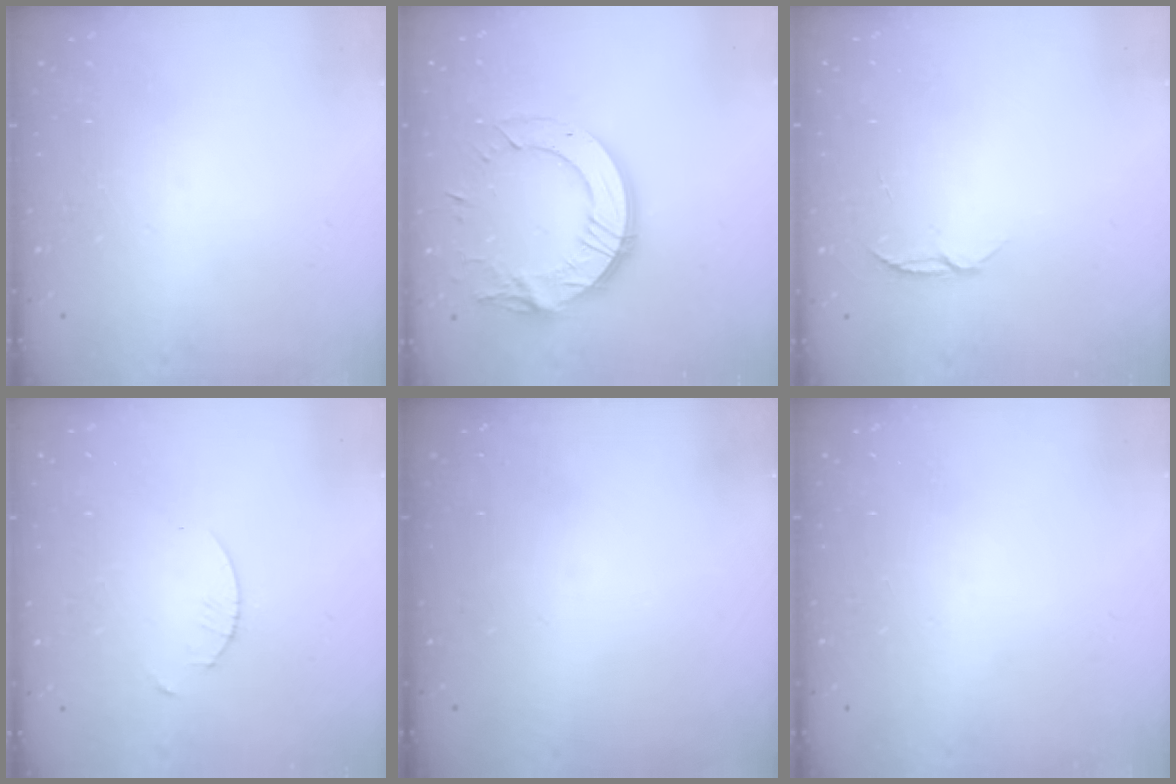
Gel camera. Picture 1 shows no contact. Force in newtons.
{"total": 16.0, "press": 16.0, "slide": 1.0}
{"total": 4.0, "press": 4.0, "slide": 0.4}
{"total": 1.3, "press": 1.3, "slide": 0.2}
{"total": 0.0}
{"total": 0.0}